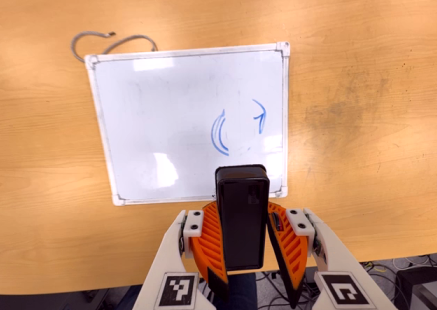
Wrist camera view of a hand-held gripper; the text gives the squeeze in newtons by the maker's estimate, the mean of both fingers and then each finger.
{"total": 7.0, "left": 7.7, "right": 6.4}